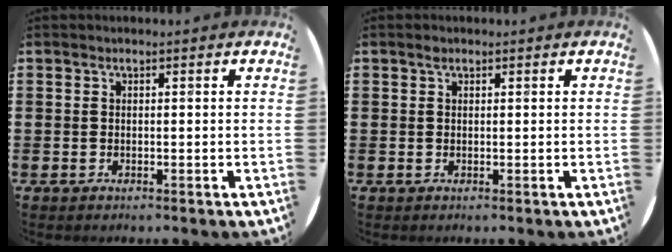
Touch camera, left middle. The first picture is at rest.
{"total": 0.6, "force": [0.5, 0.2, 0.2], "torque": [0.003, -0.001, 0.006]}